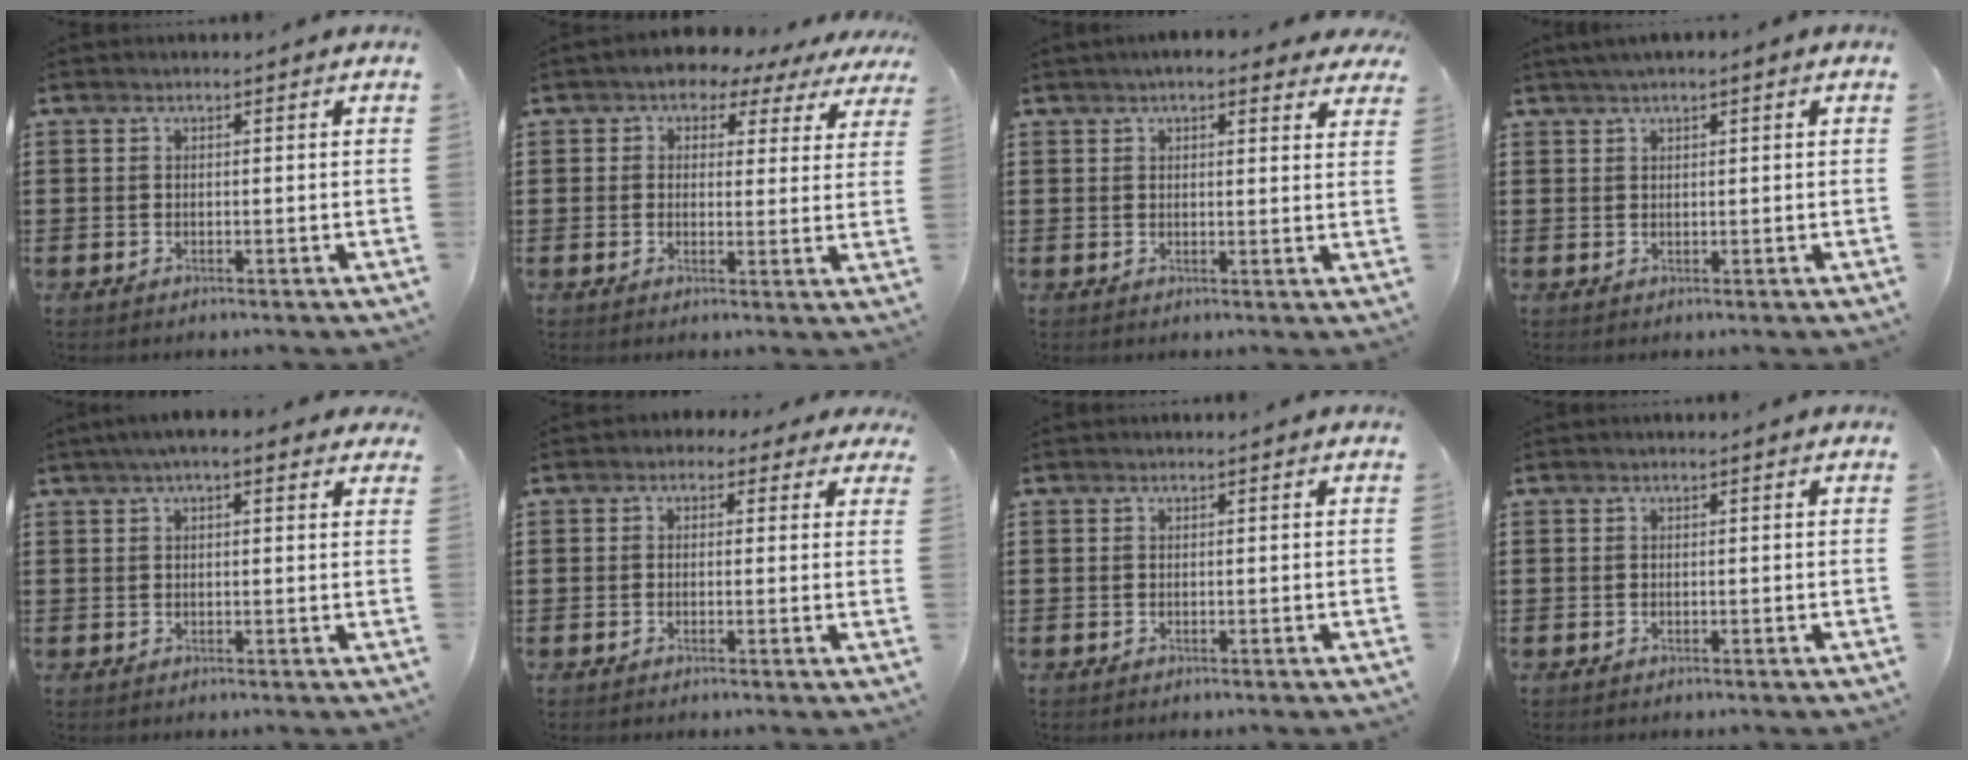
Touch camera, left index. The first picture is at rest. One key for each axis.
{"total": 3.0, "fx": 2.3, "fy": 1.9, "fz": 0.5, "tx": -0.020, "ty": -0.010, "tz": 0.035}
{"total": 3.6, "fx": 3.0, "fy": 0.7, "fz": 1.9, "tx": -0.037, "ty": -0.004, "tz": 0.053}
{"total": 1.2, "fx": 0.8, "fy": 0.2, "fz": 0.9, "tx": -0.017, "ty": 0.002, "tz": 0.014}
{"total": 3.1, "fx": 1.8, "fy": 1.0, "fz": 2.4, "tx": -0.050, "ty": 0.009, "tz": 0.030}
{"total": 1.6, "fx": 0.2, "fy": 1.4, "fz": 0.7, "tx": -0.021, "ty": 0.010, "tz": 0.002}
{"total": 0.0}
{"total": 0.0}